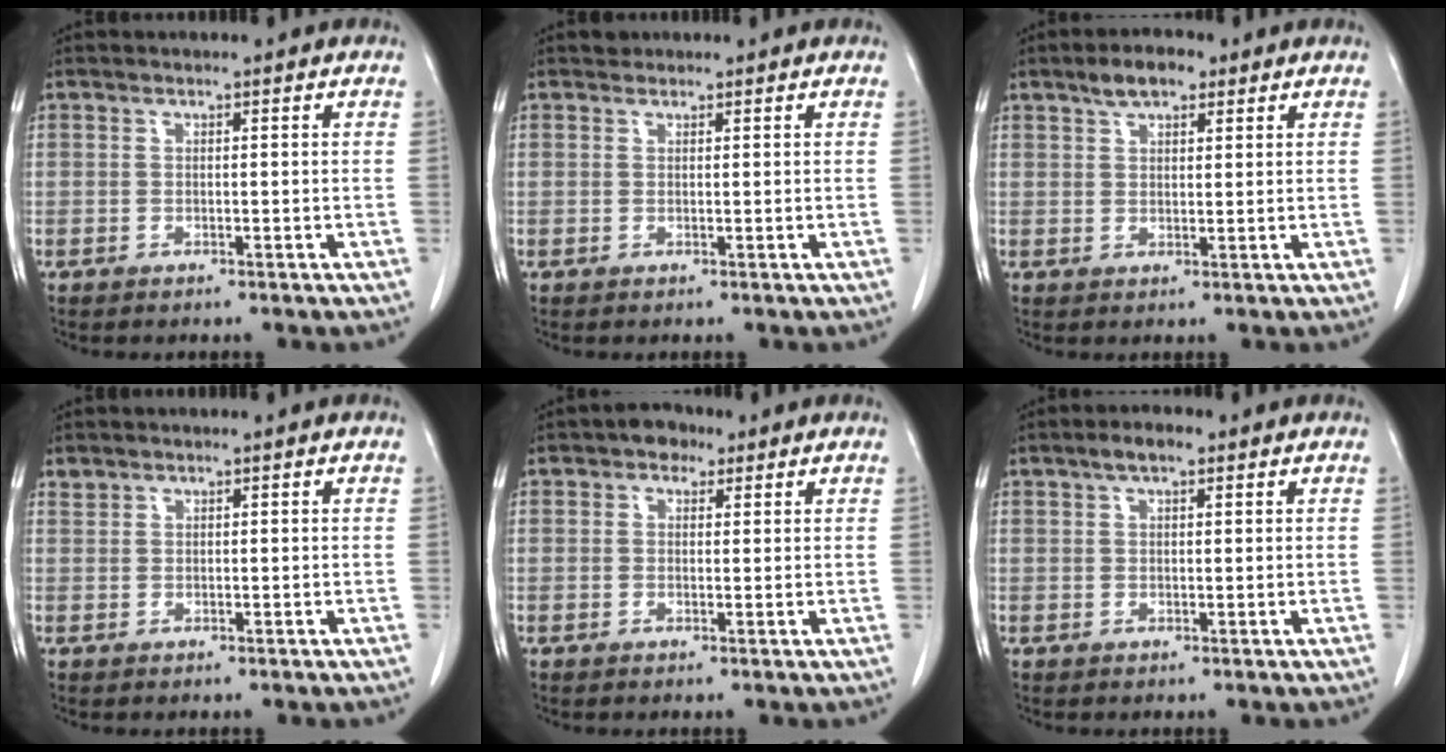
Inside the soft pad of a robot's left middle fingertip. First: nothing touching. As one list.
[{"total": 0.8, "force": [0.7, 0.4, -0.1], "torque": [-0.003, 0.002, 0.010]}, {"total": 4.6, "force": [3.0, 1.9, 2.8], "torque": [-0.052, 0.010, 0.052]}, {"total": 0.9, "force": [0.8, 0.3, 0.0], "torque": [-0.002, 0.003, 0.018]}, {"total": 2.9, "force": [1.7, 1.8, 1.4], "torque": [-0.025, 0.012, 0.025]}, {"total": 3.1, "force": [1.9, 1.0, 2.2], "torque": [-0.042, 0.010, 0.033]}]